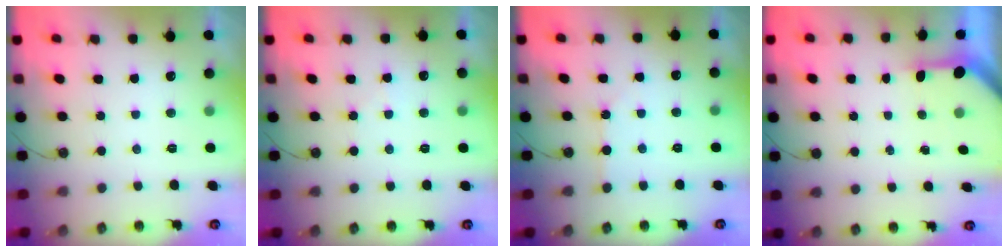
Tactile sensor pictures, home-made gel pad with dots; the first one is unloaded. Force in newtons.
{"total": 3.5, "press": 3.5, "slide": 0.5}
{"total": 2.7, "press": 2.7, "slide": 0.3}
{"total": 3.2, "press": 3.2, "slide": 0.3}